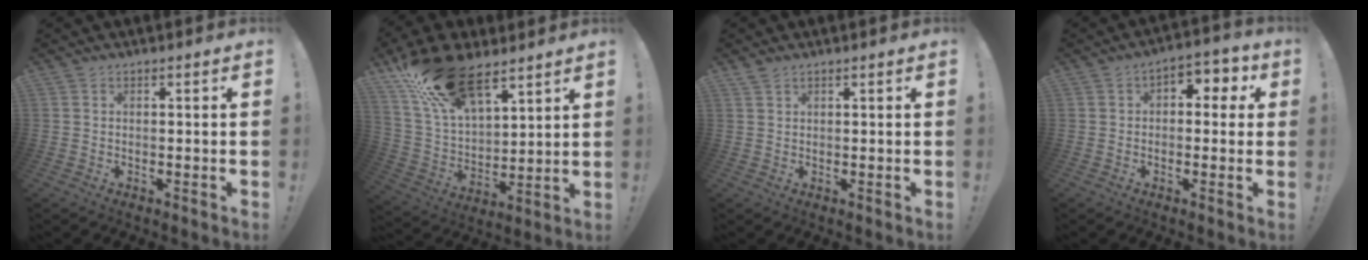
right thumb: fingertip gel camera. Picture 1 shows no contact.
{"total": 21.0, "force": [14.3, 10.0, 11.8], "torque": [-0.231, -0.082, 0.263]}
{"total": 1.7, "force": [1.4, 0.8, 0.5], "torque": [-0.006, -0.005, 0.027]}
{"total": 4.7, "force": [0.2, 3.8, 2.7], "torque": [-0.024, 0.005, 0.001]}